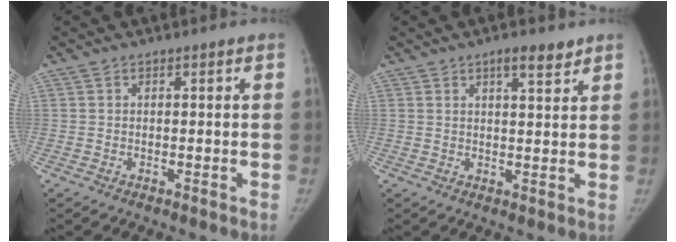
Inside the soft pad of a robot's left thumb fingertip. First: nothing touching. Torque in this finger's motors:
{"motor_torque": [0.15, -0.13, 0.65, -0.06, 0.00]}